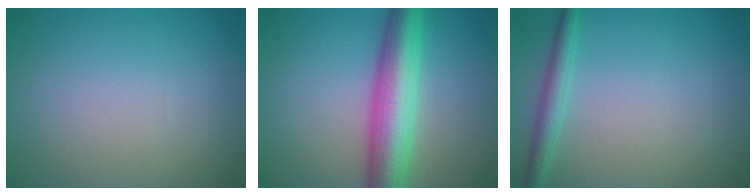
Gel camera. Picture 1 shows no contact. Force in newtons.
{"total": 7.8, "press": 7.8, "slide": 0.1}
{"total": 2.2, "press": 2.2, "slide": 0.1}